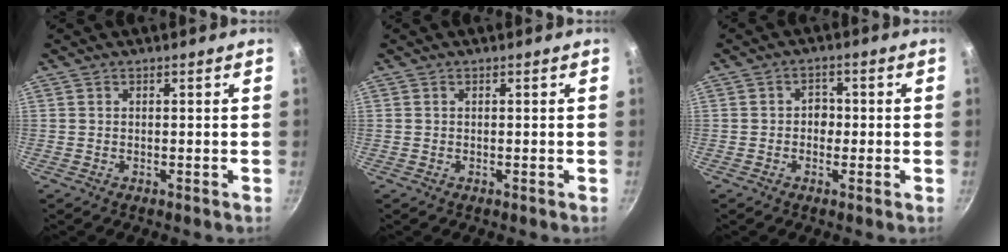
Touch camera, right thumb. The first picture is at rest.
{"total": 0.0}
{"total": 2.9, "force": [-0.3, 2.4, 1.6], "torque": [-0.006, 0.006, -0.009]}